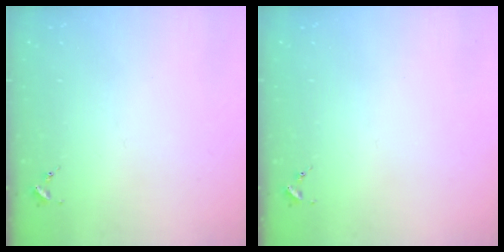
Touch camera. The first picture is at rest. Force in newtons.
{"total": 0.0}